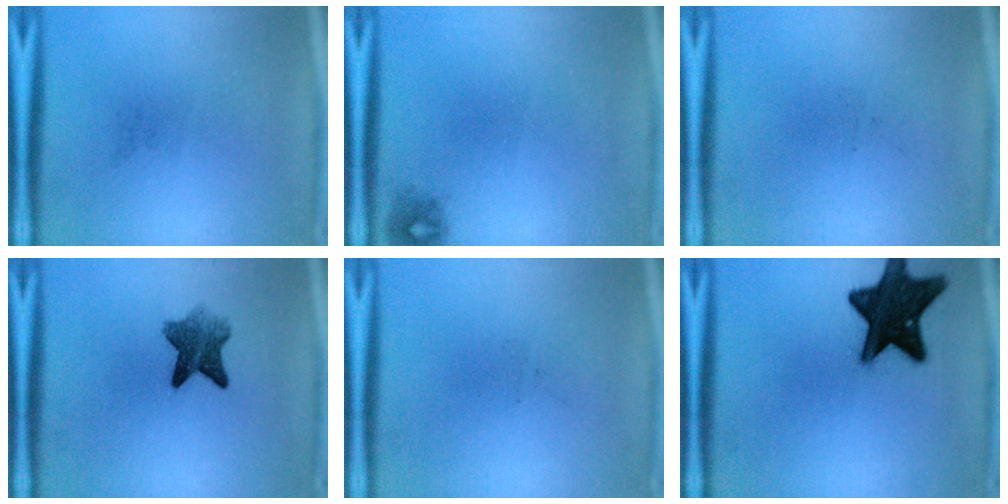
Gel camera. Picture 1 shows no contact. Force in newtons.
{"total": 1.1}
{"total": 0.0}
{"total": 6.4}
{"total": 0.0}
{"total": 16.6}